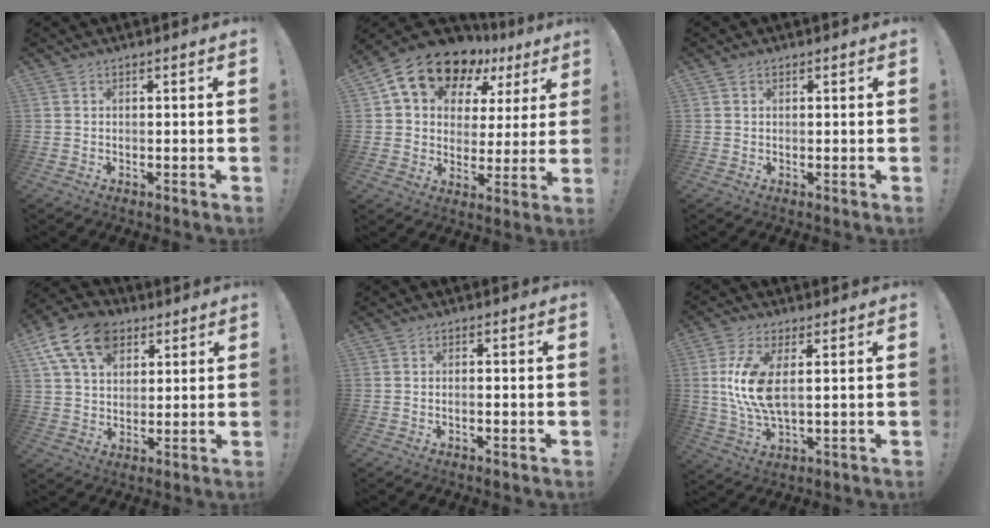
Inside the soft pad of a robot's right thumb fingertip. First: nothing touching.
{"total": 15.6, "force": [10.7, 8.8, 7.2], "torque": [-0.125, -0.071, 0.193]}
{"total": 0.7, "force": [0.4, 0.6, 0.0], "torque": [0.003, 0.000, 0.007]}
{"total": 16.1, "force": [8.0, 11.0, 8.7], "torque": [-0.151, -0.031, 0.150]}
{"total": 1.3, "force": [-0.8, 0.1, 1.1], "torque": [-0.026, 0.003, -0.013]}
{"total": 12.1, "force": [2.4, 5.4, 10.6], "torque": [-0.190, -0.016, 0.042]}